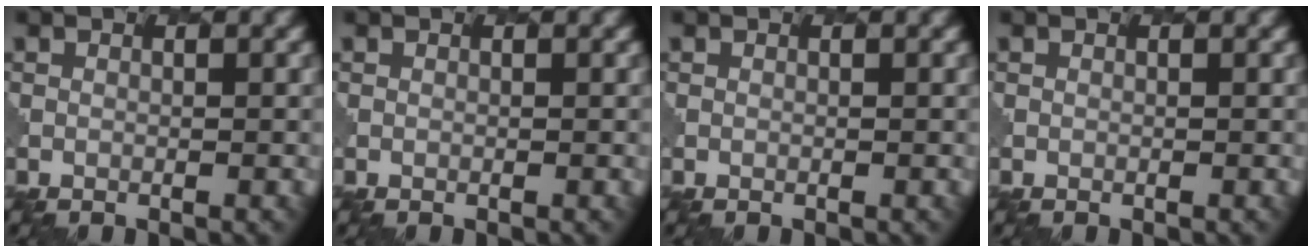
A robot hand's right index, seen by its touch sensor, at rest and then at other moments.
{"total": 0.0}
{"total": 0.0}
{"total": 0.0}